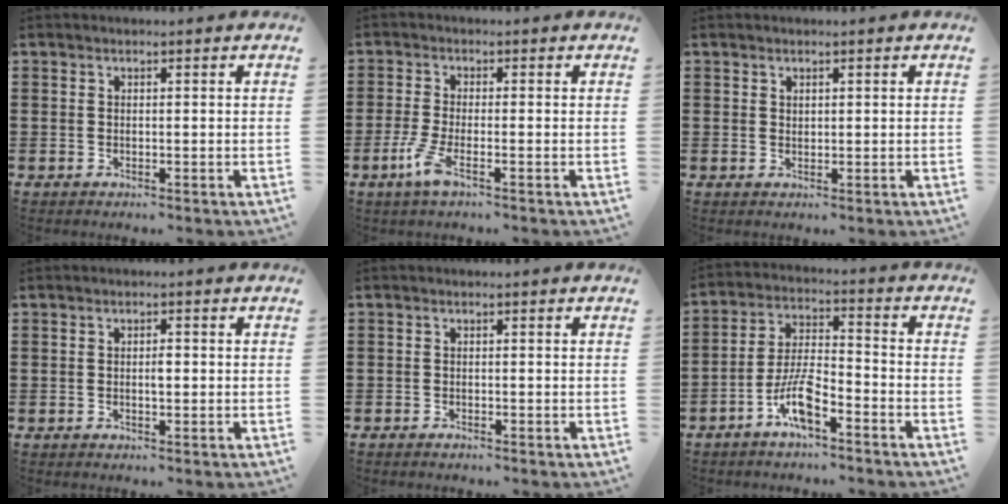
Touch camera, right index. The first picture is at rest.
{"total": 4.3, "force": [-2.1, 0.8, 3.7], "torque": [-0.089, -0.017, -0.042]}
{"total": 0.8, "force": [0.7, 0.5, 0.2], "torque": [-0.005, 0.003, 0.013]}
{"total": 1.4, "force": [0.0, 0.5, 1.3], "torque": [-0.026, 0.000, -0.002]}
{"total": 0.6, "force": [-0.6, 0.0, 0.2], "torque": [-0.006, -0.005, -0.010]}
{"total": 7.6, "force": [-4.7, 2.1, 5.6], "torque": [-0.132, -0.002, -0.092]}